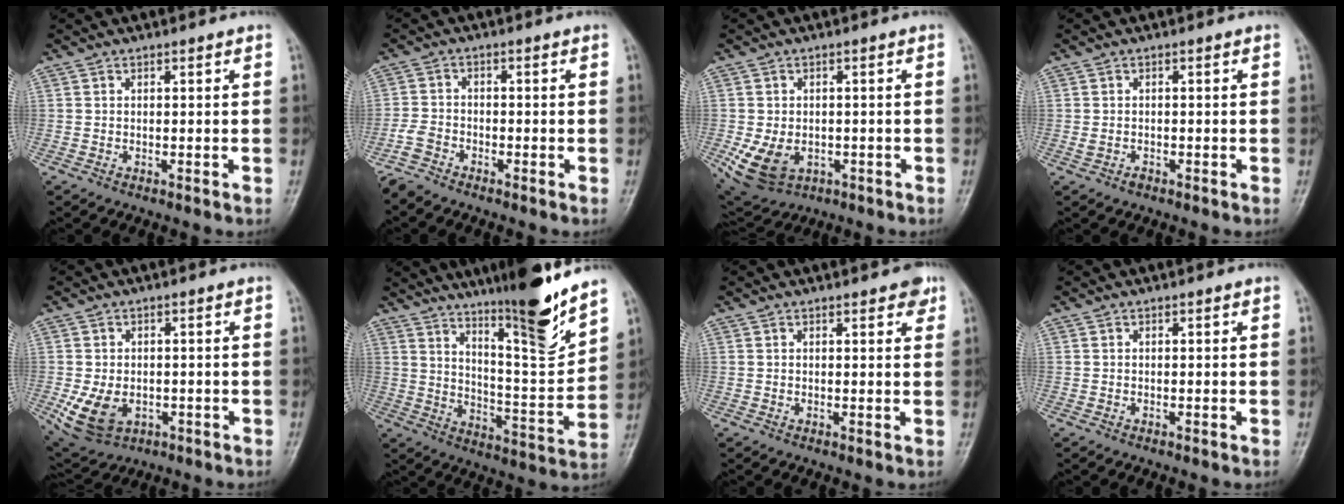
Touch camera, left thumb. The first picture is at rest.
{"total": 3.3, "force": [-3.1, 1.1, 0.5], "torque": [-0.016, 0.000, -0.071]}
{"total": 9.1, "force": [-2.5, 6.7, 5.7], "torque": [-0.103, 0.001, -0.027]}
{"total": 1.3, "force": [-0.6, 0.9, 0.6], "torque": [-0.014, 0.006, -0.008]}
{"total": 8.6, "force": [-2.1, 6.1, 5.6], "torque": [-0.101, -0.001, -0.023]}
{"total": 17.4, "force": [12.9, 1.8, 11.5], "torque": [-0.152, -0.088, 0.213]}
{"total": 2.7, "force": [1.7, 1.1, 1.7], "torque": [-0.010, -0.005, 0.018]}
{"total": 0.0}